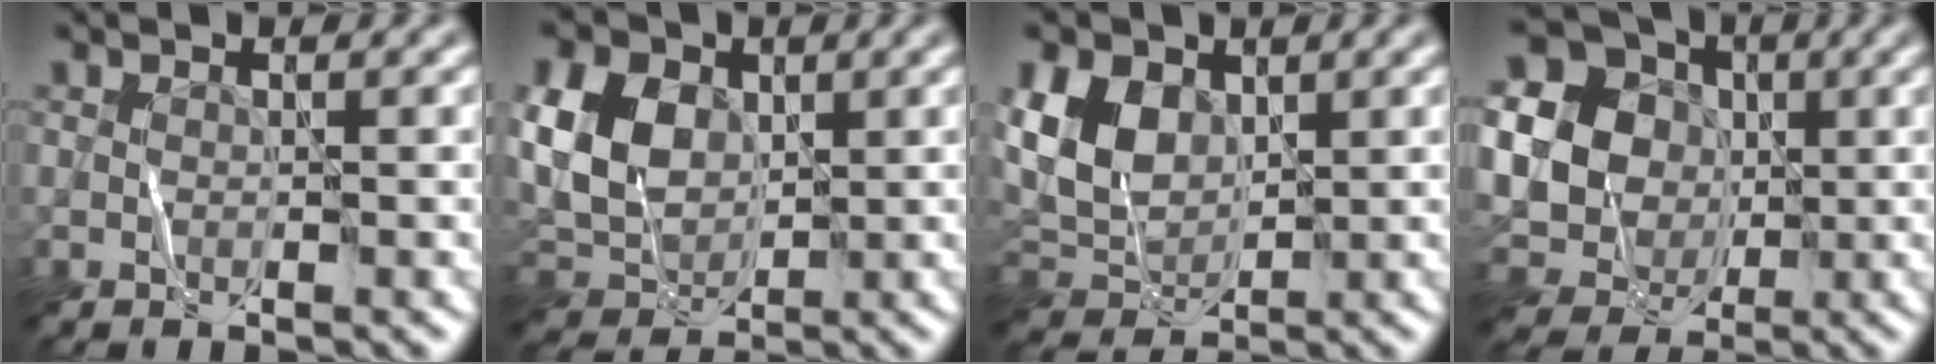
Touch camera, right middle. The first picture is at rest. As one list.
[{"total": 6.4, "force": [1.7, 5.0, 3.6], "torque": [-0.103, 0.010, 0.028]}, {"total": 5.2, "force": [1.9, 3.8, 2.9], "torque": [-0.079, 0.006, 0.038]}, {"total": 17.4, "force": [3.2, 16.2, 5.6], "torque": [-0.188, 0.011, 0.047]}]